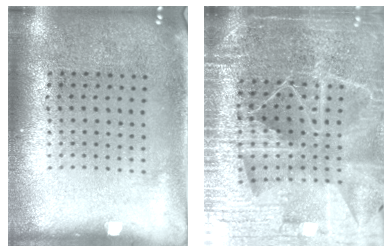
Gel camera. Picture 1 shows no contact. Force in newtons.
{"total": 5.7, "press": 5.0, "slide": 2.8}